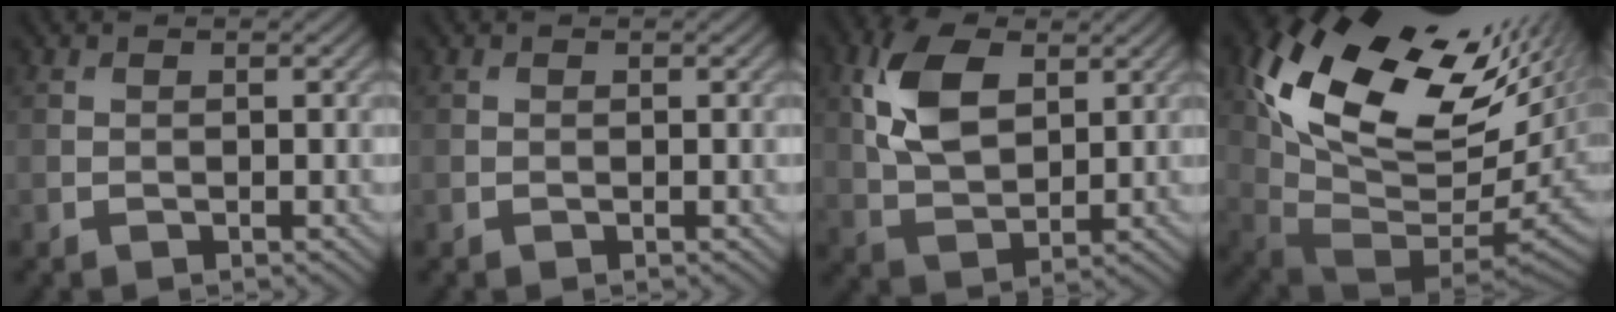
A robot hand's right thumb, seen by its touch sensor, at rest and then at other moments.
{"total": 0.0}
{"total": 9.8, "force": [3.2, 5.7, 7.3], "torque": [-0.175, 0.009, 0.060]}
{"total": 17.6, "force": [7.1, 9.0, 13.3], "torque": [-0.268, -0.012, 0.142]}